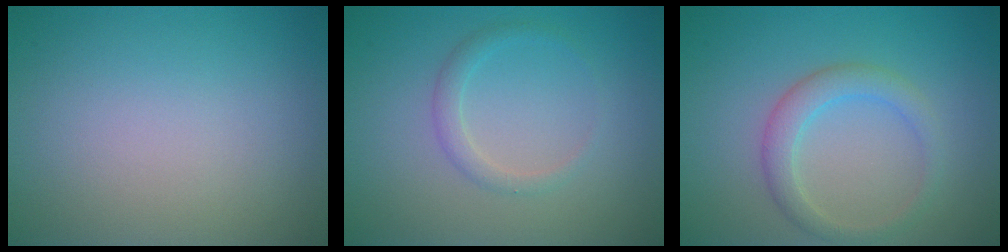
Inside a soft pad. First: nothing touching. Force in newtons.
{"total": 1.5, "press": 1.5, "slide": 0.0}
{"total": 2.7, "press": 2.7, "slide": 0.0}